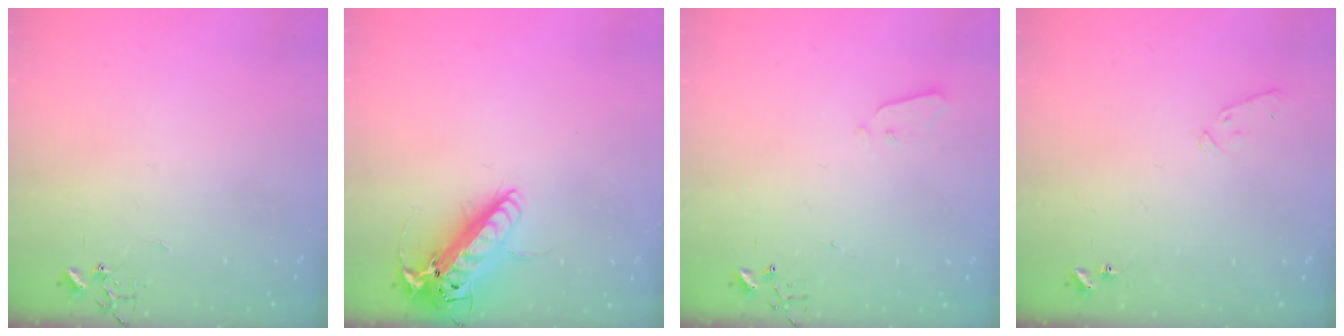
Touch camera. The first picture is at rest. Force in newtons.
{"total": 16.7, "press": 16.4, "slide": 3.1}
{"total": 3.0, "press": 3.0, "slide": 0.3}
{"total": 6.7, "press": 6.7, "slide": 1.0}